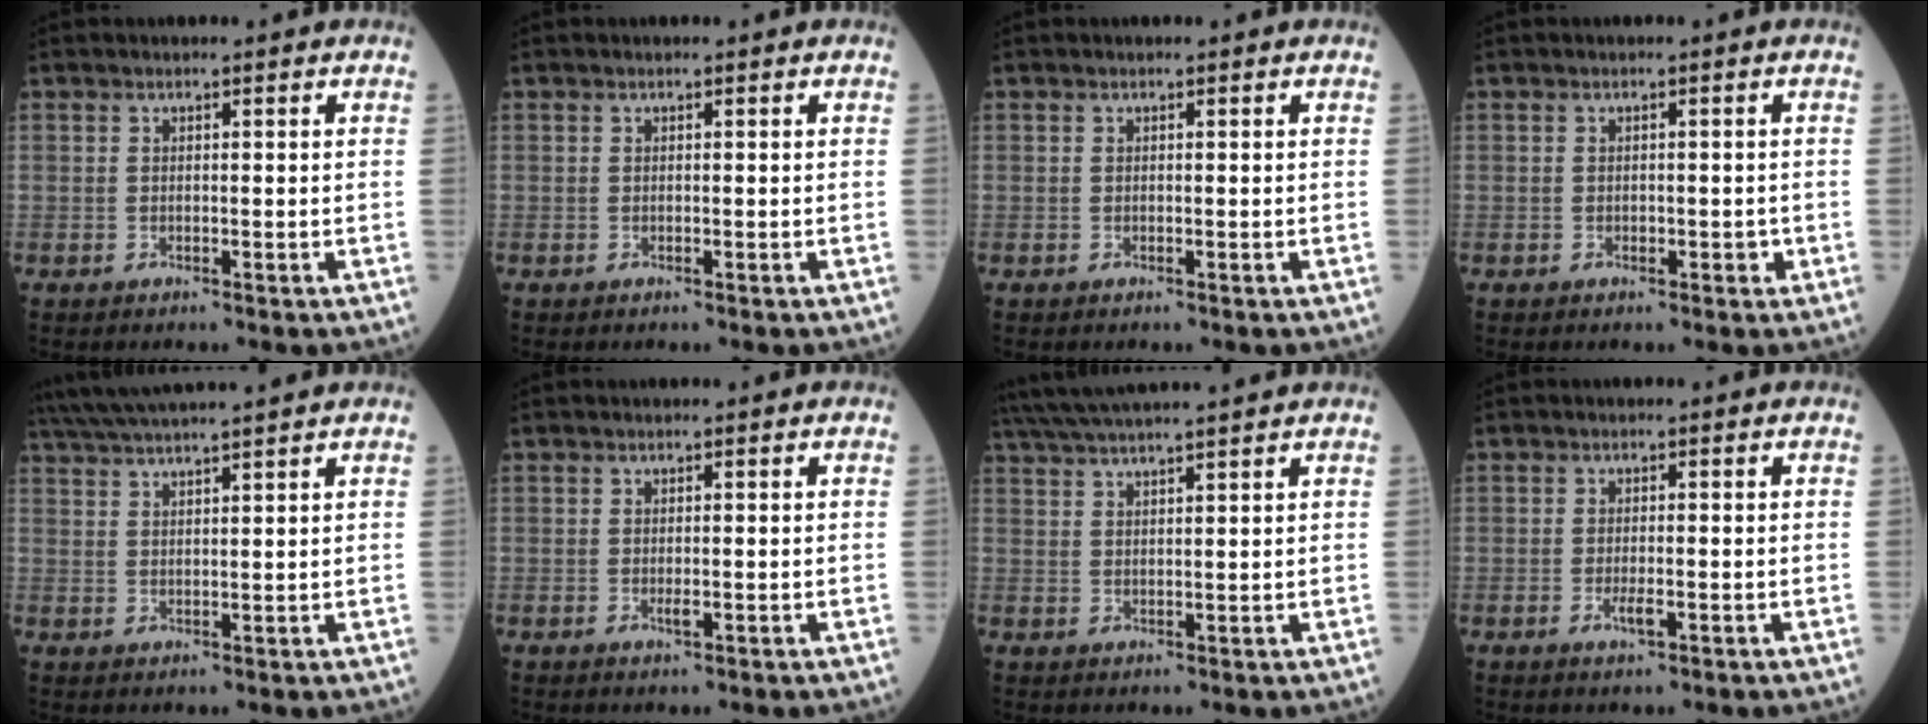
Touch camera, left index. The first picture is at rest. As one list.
[{"total": 0.0}, {"total": 0.0}, {"total": 1.3, "force": [-0.4, 0.9, 0.9], "torque": [-0.009, 0.001, -0.007]}, {"total": 10.1, "force": [9.0, -1.0, 4.6], "torque": [-0.082, 0.028, 0.141]}, {"total": 0.9, "force": [-0.2, 0.3, 0.8], "torque": [-0.011, -0.005, -0.003]}, {"total": 11.2, "force": [9.9, -1.0, 5.1], "torque": [-0.092, 0.029, 0.150]}, {"total": 1.7, "force": [-0.8, 0.4, 1.5], "torque": [-0.029, -0.005, -0.014]}]